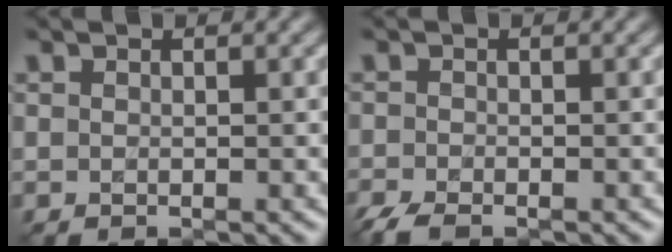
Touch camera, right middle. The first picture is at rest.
{"total": 3.1, "force": [-2.6, 0.9, 1.5], "torque": [-0.033, -0.013, -0.050]}